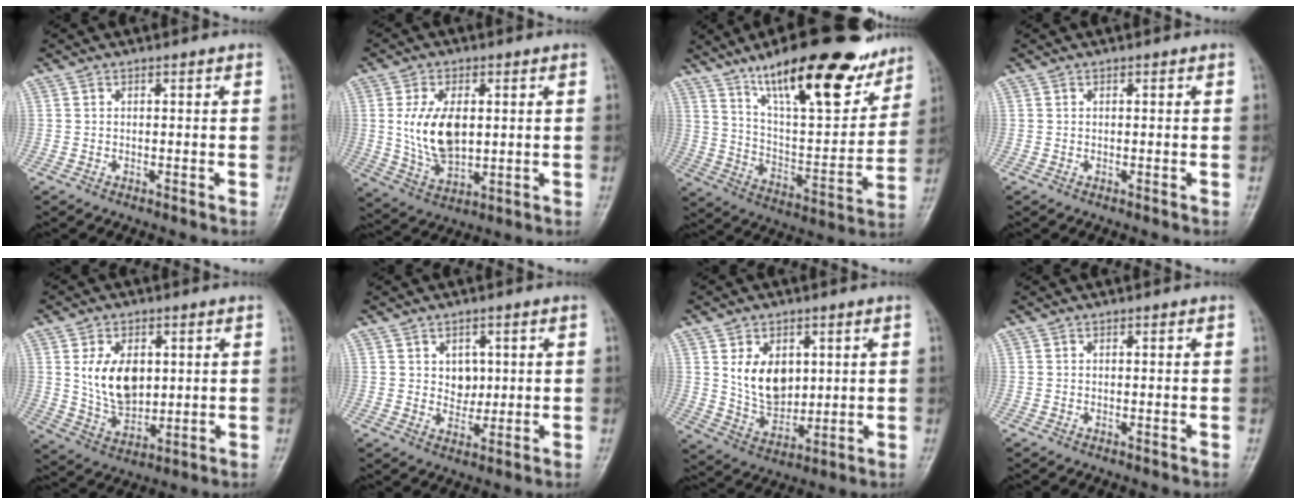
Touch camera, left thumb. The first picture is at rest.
{"total": 11.1, "force": [1.3, 6.4, 9.0], "torque": [-0.159, -0.012, 0.034]}
{"total": 25.4, "force": [16.8, 8.0, 17.2], "torque": [-0.222, -0.061, 0.272]}
{"total": 0.0}
{"total": 10.8, "force": [2.1, 7.2, 7.8], "torque": [-0.111, -0.017, 0.052]}
{"total": 4.4, "force": [1.1, 3.4, 2.5], "torque": [-0.012, -0.008, 0.020]}
{"total": 10.0, "force": [2.6, 7.1, 6.6], "torque": [-0.079, -0.023, 0.062]}
{"total": 0.0}